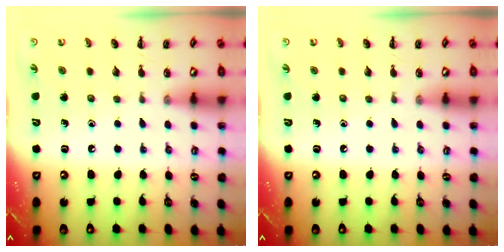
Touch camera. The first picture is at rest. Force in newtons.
{"total": 0.0}